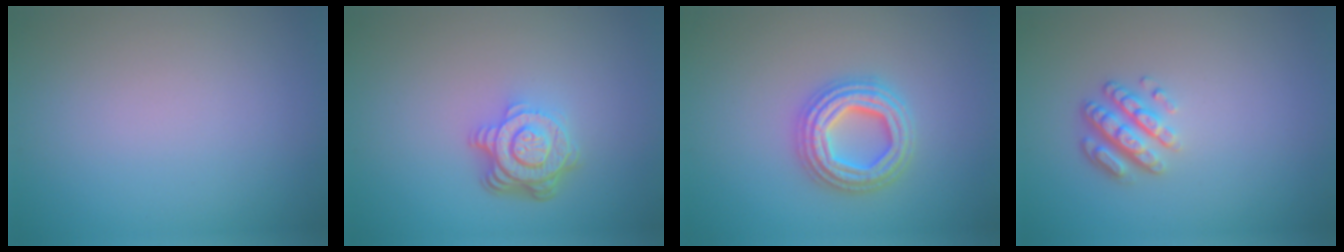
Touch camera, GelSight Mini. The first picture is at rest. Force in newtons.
{"total": 4.7, "press": 3.4, "slide": 3.3}
{"total": 4.7, "press": 4.6, "slide": 0.7}
{"total": 3.4, "press": 2.6, "slide": 2.2}